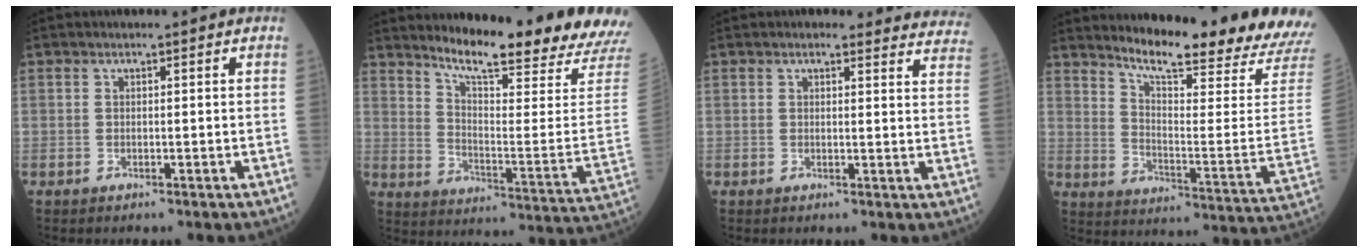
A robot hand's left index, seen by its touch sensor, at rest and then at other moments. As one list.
[{"total": 19.5, "force": [17.9, -0.9, 7.8], "torque": [-0.135, -0.107, 0.236]}, {"total": 14.1, "force": [13.5, 3.3, 2.3], "torque": [0.013, -0.041, 0.116]}, {"total": 20.6, "force": [19.2, -0.9, 7.4], "torque": [-0.131, -0.119, 0.246]}]